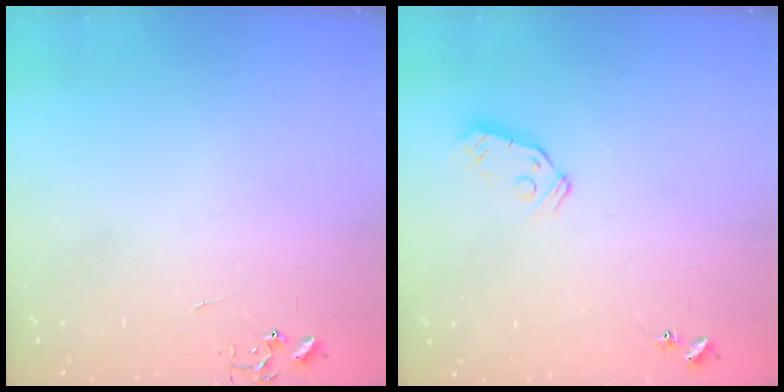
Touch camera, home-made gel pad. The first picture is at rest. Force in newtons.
{"total": 6.5, "press": 6.5, "slide": 0.4}